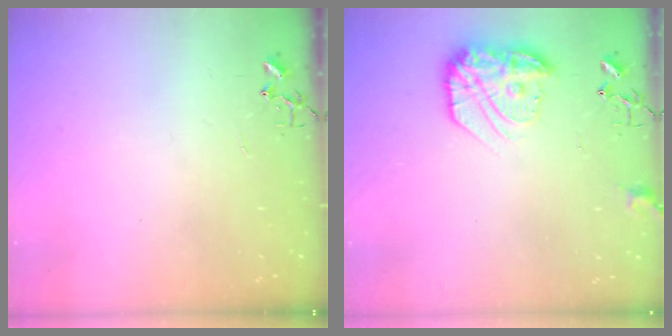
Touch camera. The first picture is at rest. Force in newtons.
{"total": 15.1, "press": 15.0, "slide": 1.0}